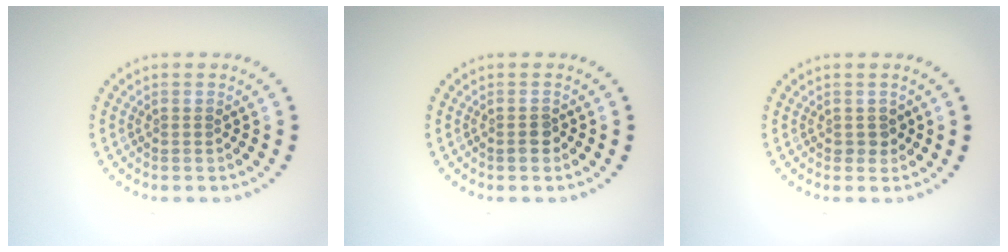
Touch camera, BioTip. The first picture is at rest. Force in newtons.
{"total": 1.3, "press": 1.2, "slide": 0.4}
{"total": 1.0, "press": 0.9, "slide": 0.3}